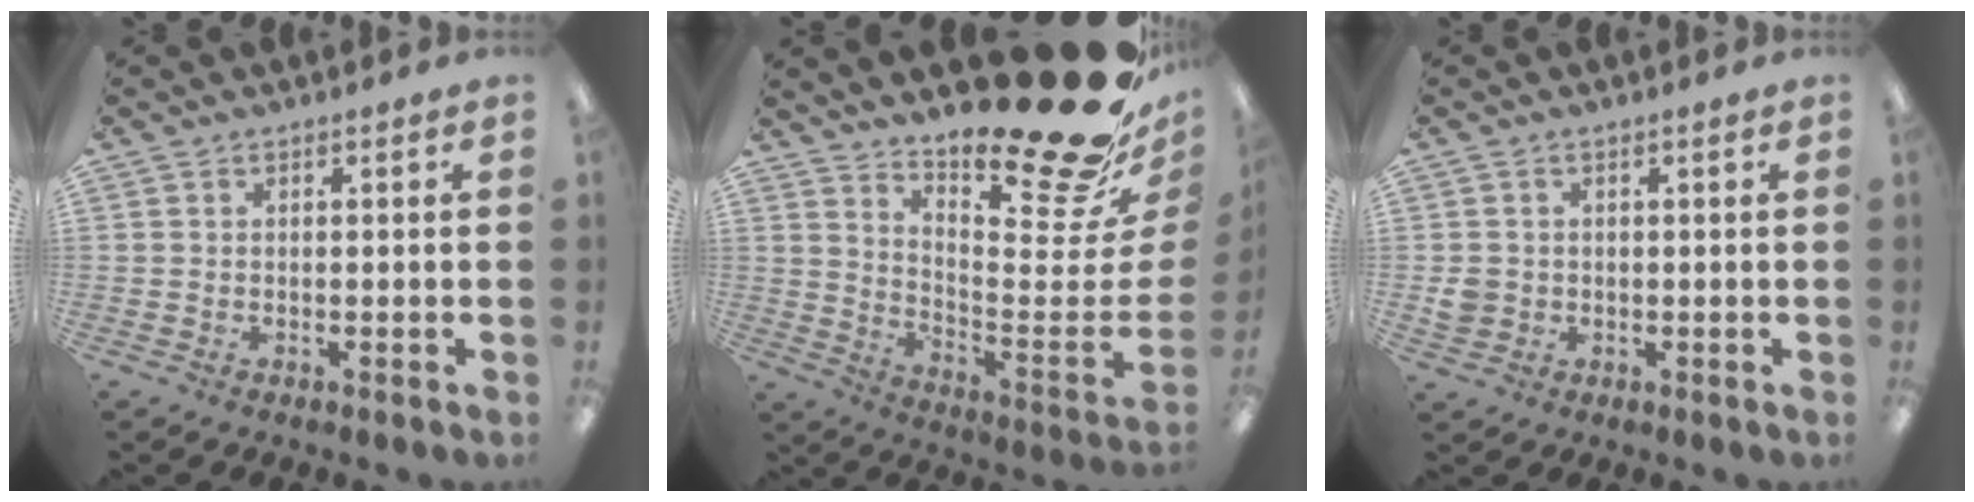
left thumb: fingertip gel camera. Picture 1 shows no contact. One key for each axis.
{"total": 23.7, "fx": 18.2, "fy": 4.8, "fz": 14.4, "tx": -0.149, "ty": -0.163, "tz": 0.292}
{"total": 3.1, "fx": 0.1, "fy": 3.0, "fz": 0.8, "tx": -0.001, "ty": -0.002, "tz": -0.001}